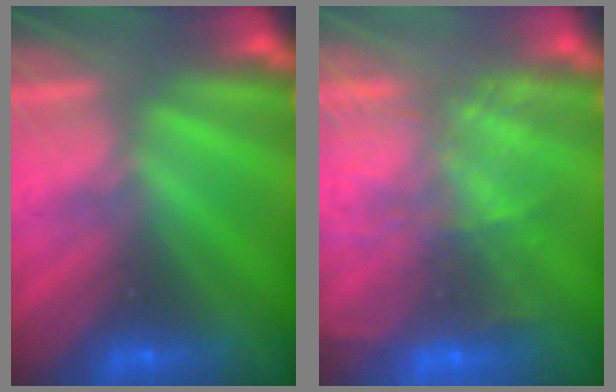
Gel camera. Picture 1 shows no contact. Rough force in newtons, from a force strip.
{"total": 9.6}